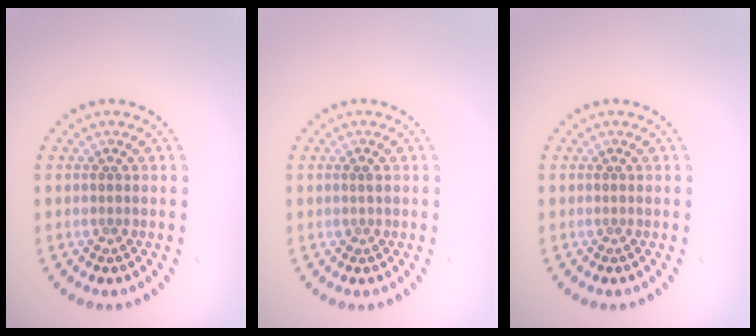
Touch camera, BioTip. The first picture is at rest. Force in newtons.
{"total": 0.7, "press": 0.7, "slide": 0.1}
{"total": 0.0}